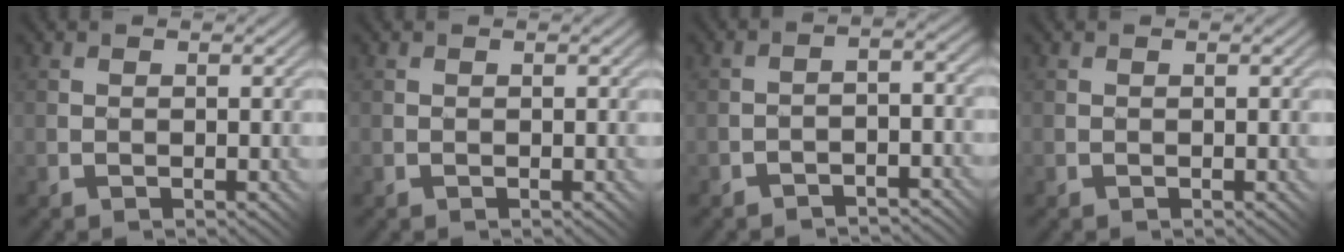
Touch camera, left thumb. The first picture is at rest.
{"total": 0.0}
{"total": 2.4, "force": [-2.2, 0.7, 0.9], "torque": [-0.008, 0.010, -0.044]}
{"total": 0.0}